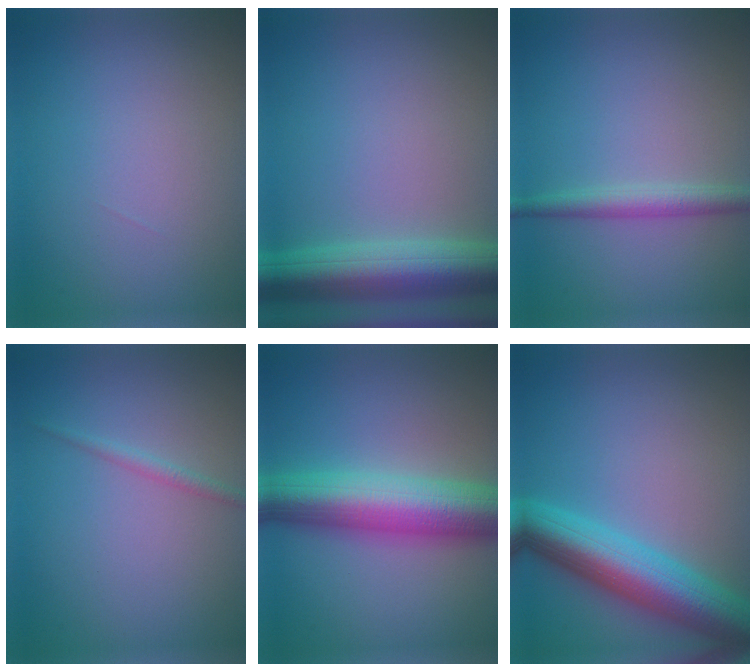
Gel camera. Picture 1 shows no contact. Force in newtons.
{"total": 7.4, "press": 7.4, "slide": 0.4}
{"total": 2.3, "press": 2.3, "slide": 0.0}
{"total": 1.1, "press": 1.1, "slide": 0.0}
{"total": 9.7, "press": 9.7, "slide": 0.2}
{"total": 8.7, "press": 8.7, "slide": 0.4}